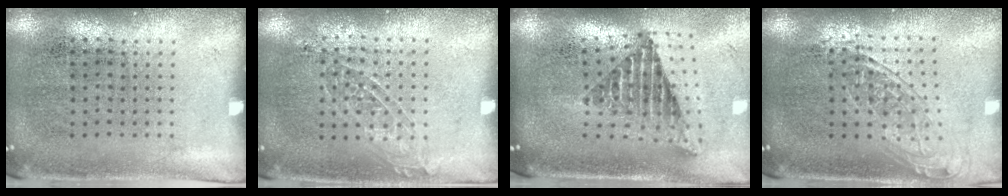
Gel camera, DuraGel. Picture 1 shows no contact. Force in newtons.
{"total": 1.1, "press": 1.0, "slide": 0.3}
{"total": 2.5, "press": 1.7, "slide": 1.9}
{"total": 1.5, "press": 1.3, "slide": 0.9}